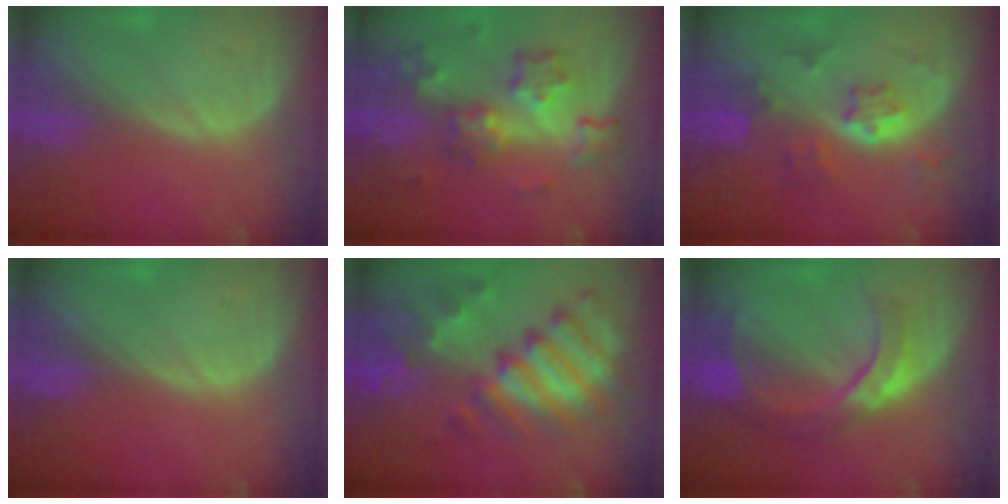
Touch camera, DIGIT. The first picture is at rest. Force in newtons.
{"total": 8.6, "press": 7.6, "slide": 4.0}
{"total": 5.9, "press": 5.3, "slide": 2.5}
{"total": 0.0}
{"total": 11.5, "press": 9.8, "slide": 6.0}
{"total": 7.4, "press": 7.3, "slide": 1.0}